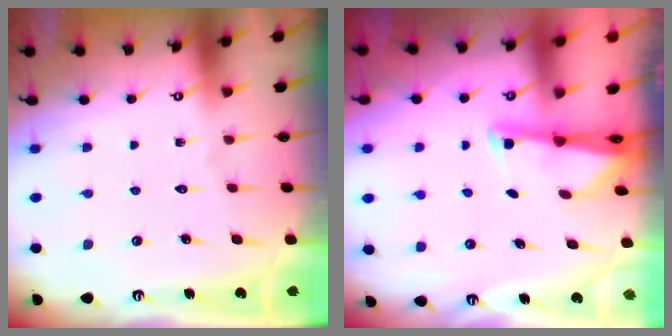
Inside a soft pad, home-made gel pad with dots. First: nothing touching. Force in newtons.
{"total": 2.0, "press": 2.0, "slide": 0.3}